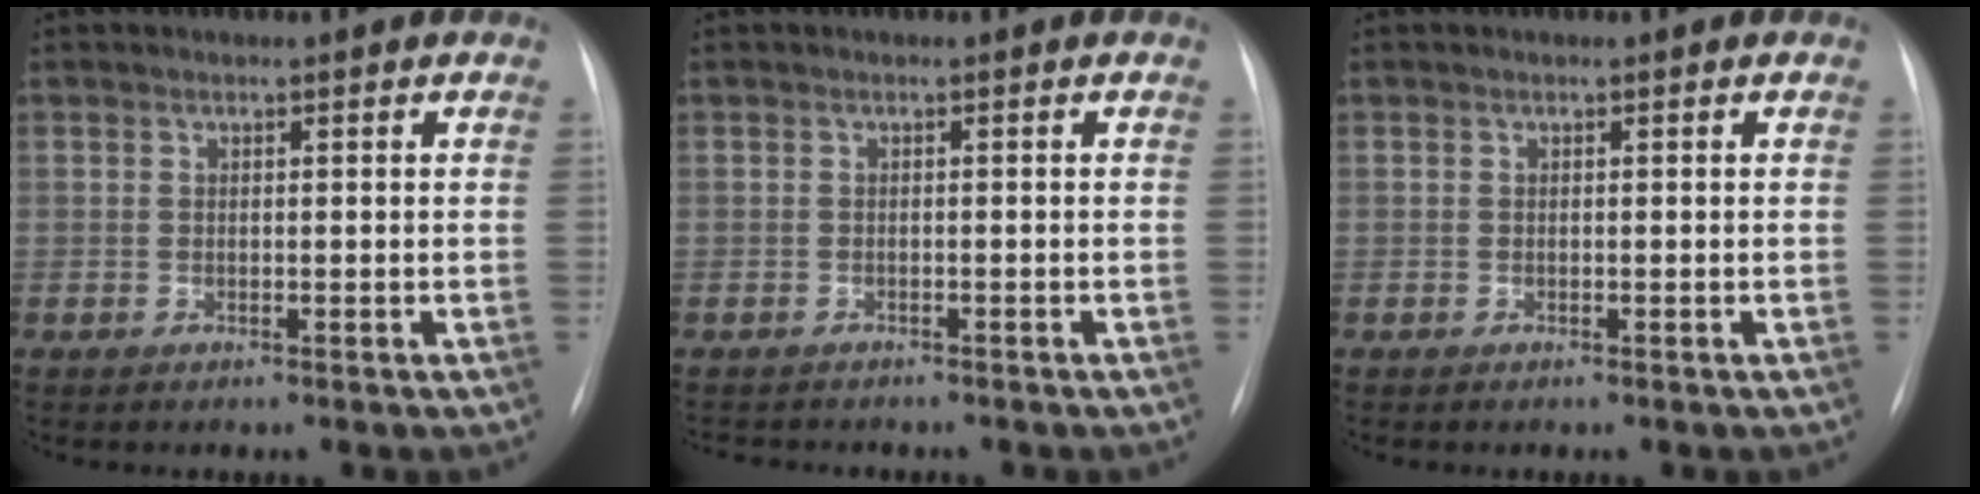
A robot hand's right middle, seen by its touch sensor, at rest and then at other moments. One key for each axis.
{"total": 3.9, "fx": -3.6, "fy": 1.1, "fz": 1.2, "tx": -0.014, "ty": -0.004, "tz": -0.046}
{"total": 0.0}